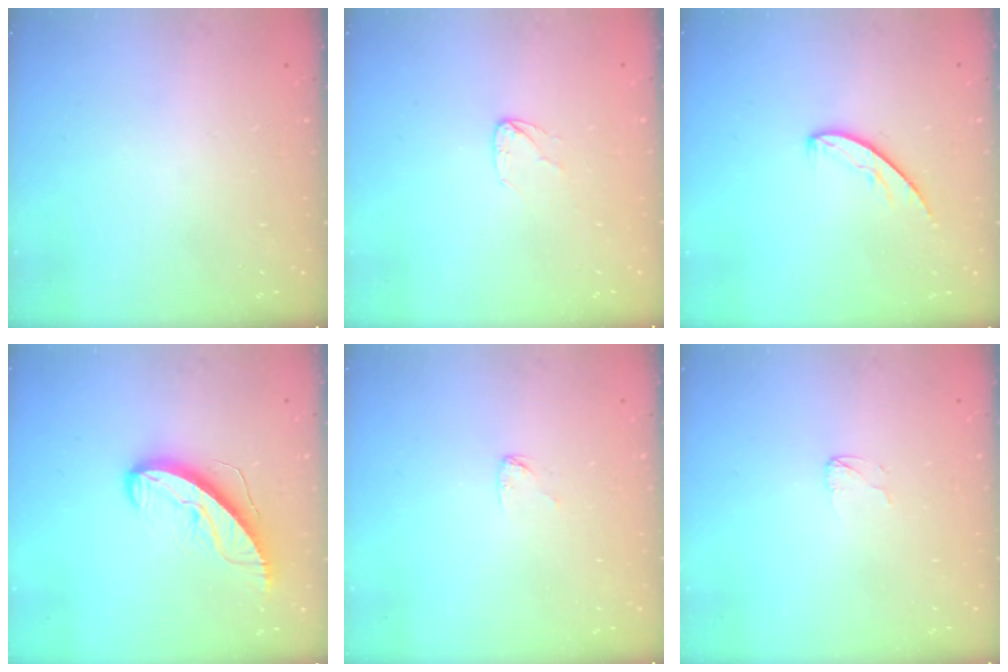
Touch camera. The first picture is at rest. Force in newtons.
{"total": 3.6, "press": 3.6, "slide": 0.3}
{"total": 6.0, "press": 6.0, "slide": 0.4}
{"total": 10.5, "press": 10.4, "slide": 1.0}
{"total": 3.4, "press": 3.4, "slide": 0.2}
{"total": 2.9, "press": 2.9, "slide": 0.2}